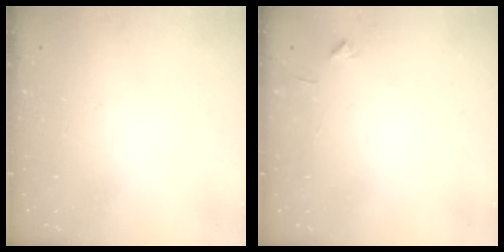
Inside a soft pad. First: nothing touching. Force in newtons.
{"total": 4.0, "press": 3.9, "slide": 0.5}